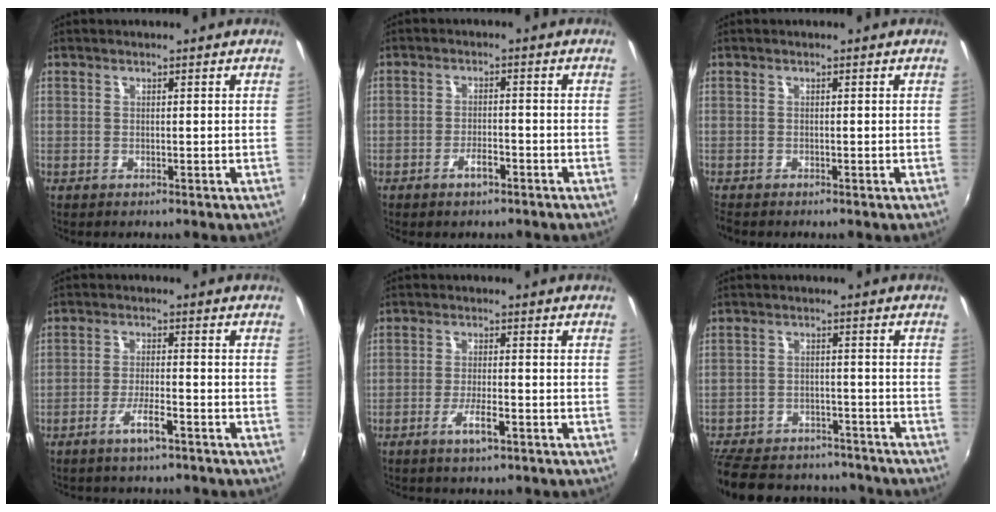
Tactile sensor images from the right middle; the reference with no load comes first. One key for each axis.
{"total": 3.2, "fx": -2.2, "fy": 1.2, "fz": 2.0, "tx": -0.045, "ty": -0.001, "tz": -0.037}
{"total": 1.1, "fx": -1.0, "fy": 0.2, "fz": 0.5, "tx": -0.012, "ty": -0.005, "tz": -0.016}
{"total": 4.5, "fx": -3.3, "fy": 0.8, "fz": 2.9, "tx": -0.067, "ty": -0.001, "tz": -0.058}
{"total": 4.1, "fx": -2.6, "fy": 0.7, "fz": 3.1, "tx": -0.069, "ty": -0.005, "tz": -0.048}
{"total": 21.7, "fx": -17.8, "fy": 9.6, "fz": 7.9, "tx": -0.199, "ty": 0.017, "tz": -0.244}